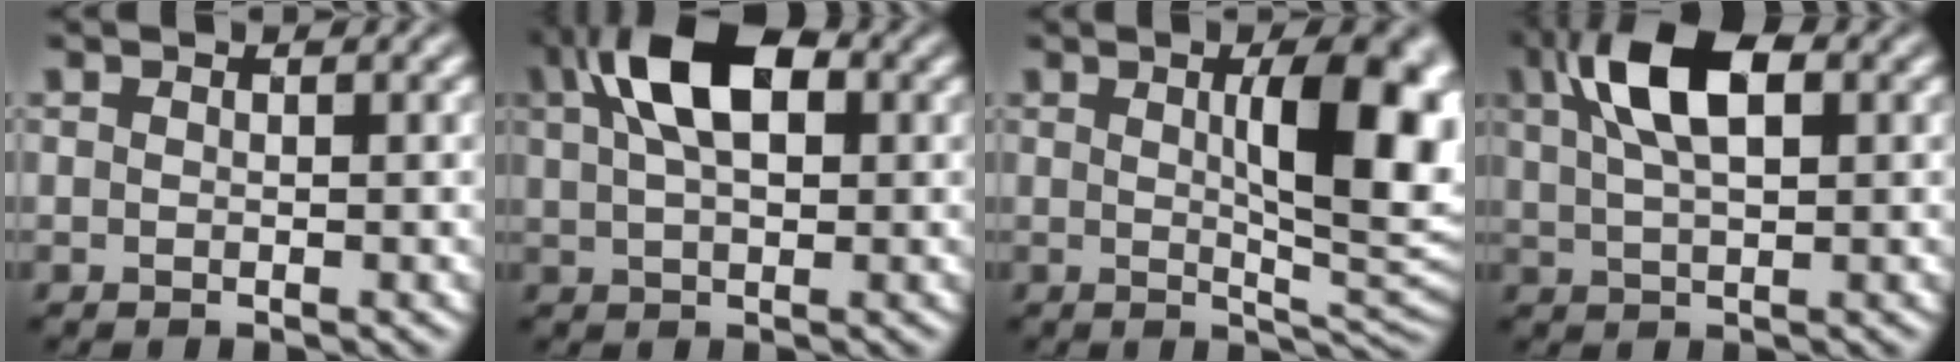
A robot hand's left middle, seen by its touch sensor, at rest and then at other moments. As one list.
[{"total": 7.5, "force": [2.5, 3.9, 6.0], "torque": [-0.118, 0.020, 0.034]}, {"total": 9.9, "force": [1.7, 2.7, 9.4], "torque": [-0.121, -0.002, 0.034]}, {"total": 7.2, "force": [2.4, 3.1, 6.0], "torque": [-0.121, 0.017, 0.040]}]